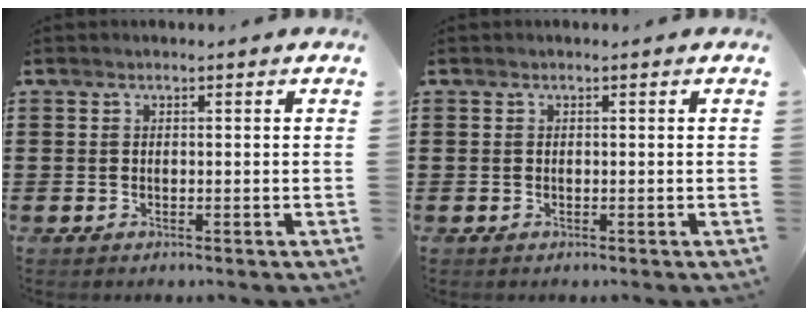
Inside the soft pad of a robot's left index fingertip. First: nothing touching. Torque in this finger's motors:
{"motor_torque": [0.00, 0.06, -0.02, 0.01]}